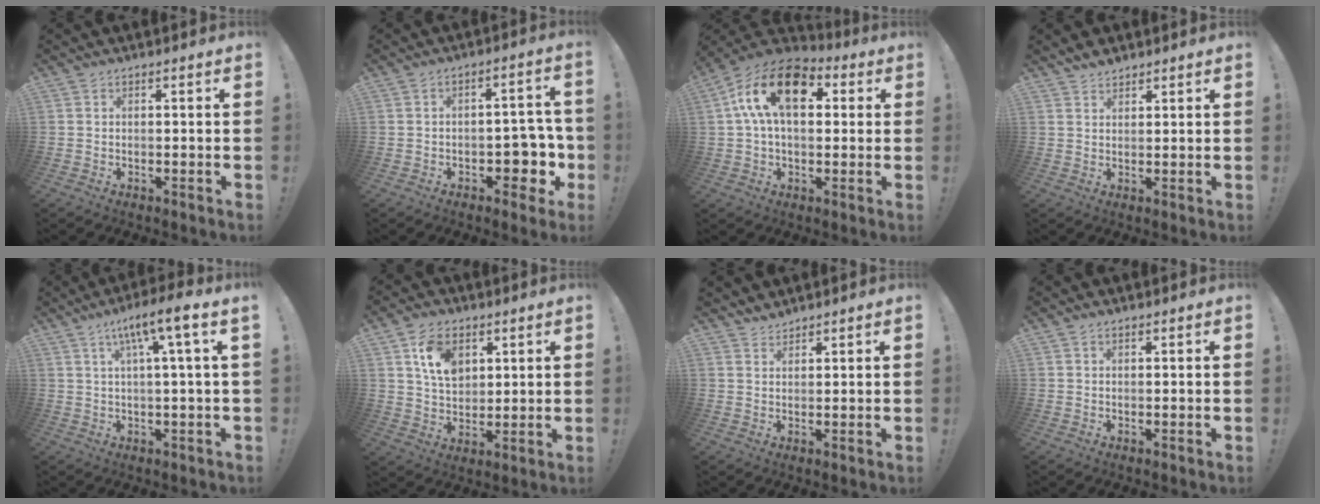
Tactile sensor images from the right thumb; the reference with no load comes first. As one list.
[{"total": 9.3, "force": [-3.2, 6.4, 5.9], "torque": [-0.047, 0.016, -0.047]}, {"total": 18.1, "force": [5.5, 10.6, 13.6], "torque": [-0.229, -0.003, 0.090]}, {"total": 3.2, "force": [2.9, 1.3, 0.6], "torque": [0.000, -0.019, 0.053]}, {"total": 9.7, "force": [3.5, -0.6, 9.1], "torque": [-0.150, -0.017, 0.046]}, {"total": 11.1, "force": [4.9, 7.7, 6.3], "torque": [-0.093, -0.014, 0.093]}, {"total": 2.9, "force": [2.8, 0.8, 0.2], "torque": [0.000, -0.019, 0.052]}, {"total": 0.7, "force": [0.5, 0.5, 0.2], "torque": [0.005, -0.003, 0.009]}]